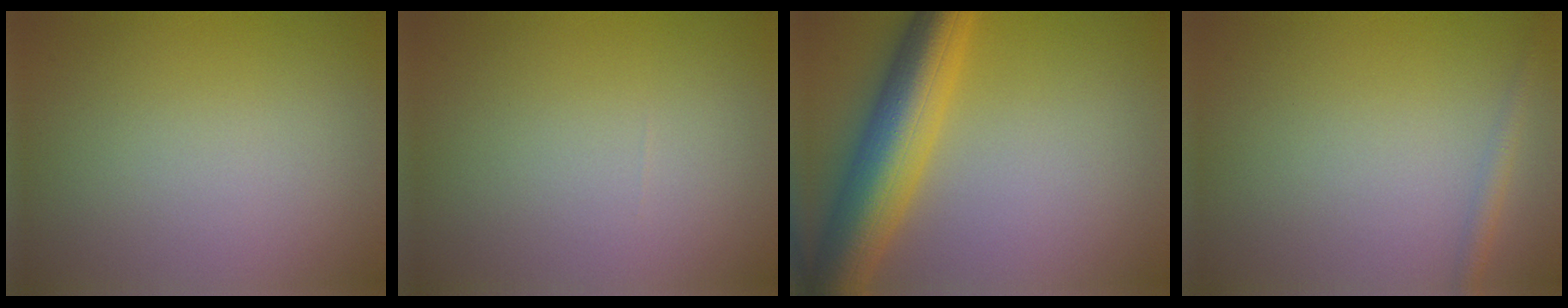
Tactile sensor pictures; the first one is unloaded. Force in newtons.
{"total": 0.0}
{"total": 8.9, "press": 8.9, "slide": 0.2}
{"total": 1.3, "press": 1.3, "slide": 0.1}